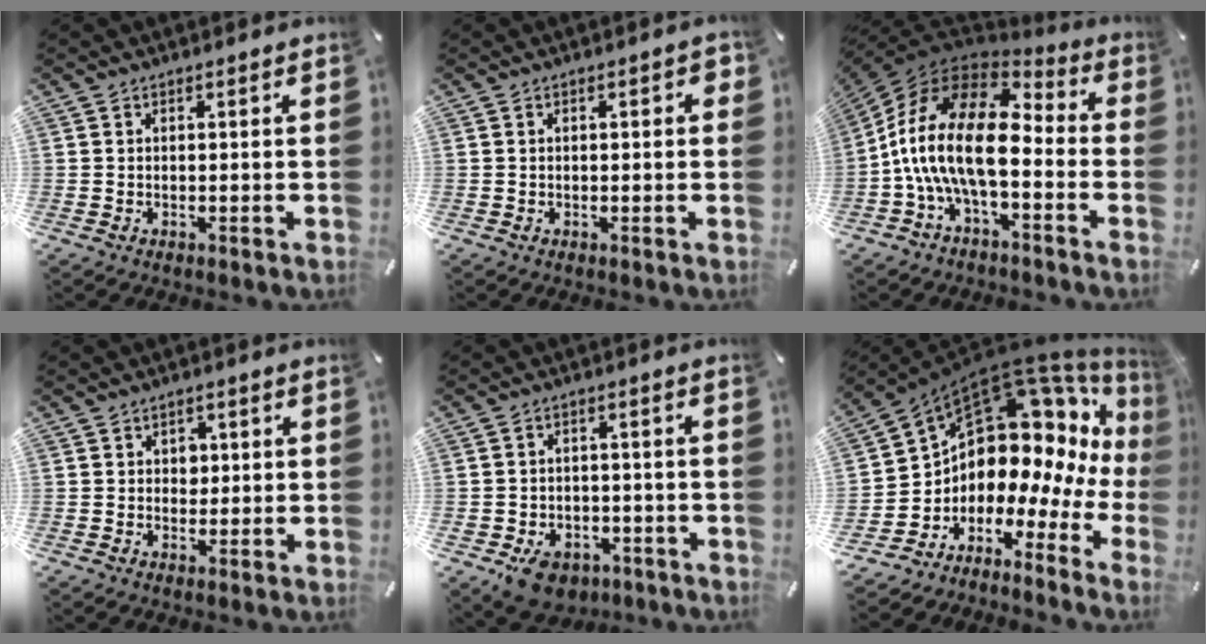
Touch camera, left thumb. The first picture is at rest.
{"total": 2.2, "force": [-0.2, 1.0, 1.9], "torque": [-0.027, 0.004, -0.006]}
{"total": 19.8, "force": [-3.3, 9.8, 16.9], "torque": [-0.358, 0.010, -0.058]}
{"total": 3.2, "force": [0.4, 2.7, 1.6], "torque": [-0.012, -0.004, -0.001]}
{"total": 7.4, "force": [-3.8, 5.5, 3.2], "torque": [-0.055, 0.024, -0.067]}
{"total": 12.8, "force": [7.4, 8.2, 6.4], "torque": [-0.106, -0.102, 0.132]}